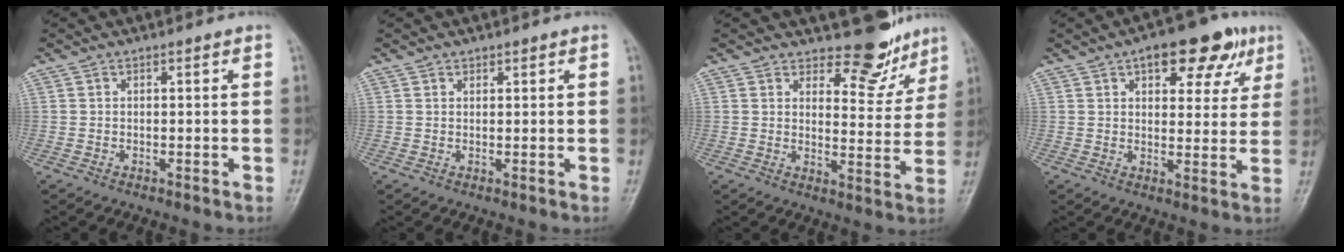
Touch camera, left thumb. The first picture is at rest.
{"total": 0.8, "force": [0.6, 0.5, 0.0], "torque": [0.009, -0.004, 0.007]}
{"total": 8.5, "force": [7.3, 3.8, 2.4], "torque": [0.001, -0.063, 0.098]}
{"total": 12.6, "force": [6.7, 6.2, 8.7], "torque": [-0.069, -0.010, 0.084]}